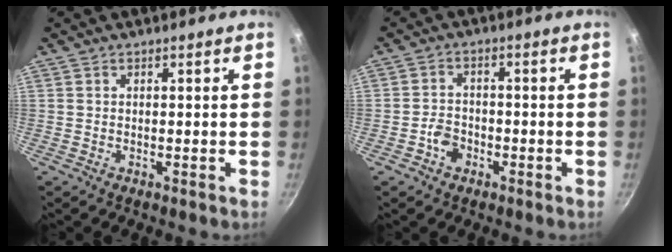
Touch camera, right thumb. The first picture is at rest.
{"total": 3.6, "force": [-1.9, 2.7, 1.5], "torque": [-0.014, 0.022, -0.033]}